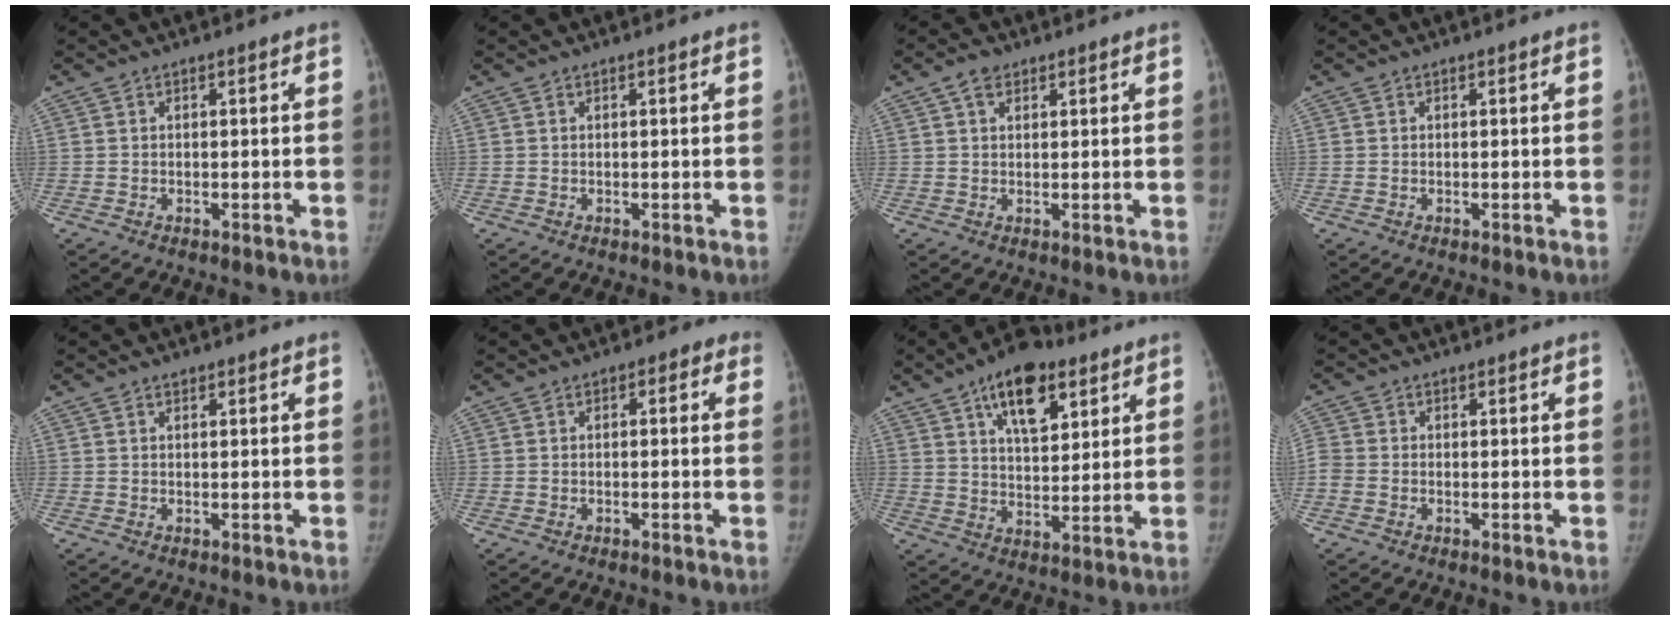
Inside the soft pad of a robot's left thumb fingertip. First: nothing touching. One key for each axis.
{"total": 0.0}
{"total": 3.0, "fx": 1.7, "fy": 1.9, "fz": 1.5, "tx": -0.016, "ty": -0.001, "tz": 0.030}
{"total": 0.0}
{"total": 0.5, "fx": 0.4, "fy": 0.3, "fz": 0.2, "tx": -0.002, "ty": -0.002, "tz": 0.005}
{"total": 2.3, "fx": 0.4, "fy": 1.6, "fz": 1.6, "tx": 0.003, "ty": 0.014, "tz": -0.010}
{"total": 13.8, "fx": 7.4, "fy": 6.8, "fz": 9.3, "tx": -0.108, "ty": -0.024, "tz": 0.120}
{"total": 3.0, "fx": -0.7, "fy": 2.3, "fz": 1.7, "tx": -0.045, "ty": 0.001, "tz": -0.021}